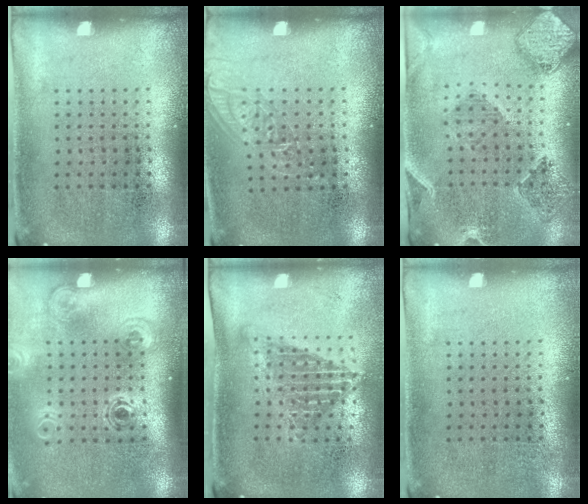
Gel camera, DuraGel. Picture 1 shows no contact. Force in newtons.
{"total": 1.2, "press": 1.1, "slide": 0.4}
{"total": 0.9, "press": 0.9, "slide": 0.3}
{"total": 1.8, "press": 1.2, "slide": 1.4}
{"total": 1.4, "press": 1.1, "slide": 0.9}
{"total": 0.0}